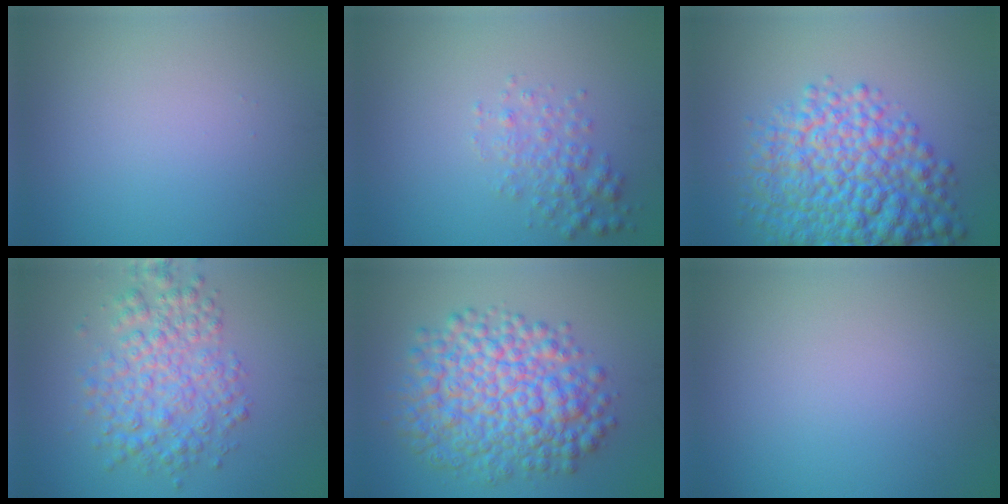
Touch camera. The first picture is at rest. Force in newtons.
{"total": 2.4, "press": 2.4, "slide": 0.1}
{"total": 9.9, "press": 9.8, "slide": 0.3}
{"total": 5.4, "press": 5.4, "slide": 0.1}
{"total": 9.3, "press": 9.3, "slide": 0.1}
{"total": 0.0}